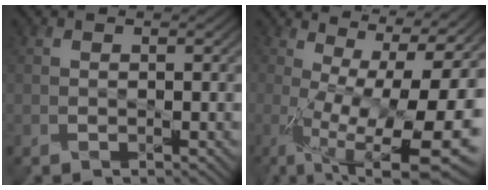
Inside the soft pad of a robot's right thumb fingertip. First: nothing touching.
{"total": 15.8, "force": [-0.5, 5.7, 14.8], "torque": [-0.239, -0.010, 0.009]}